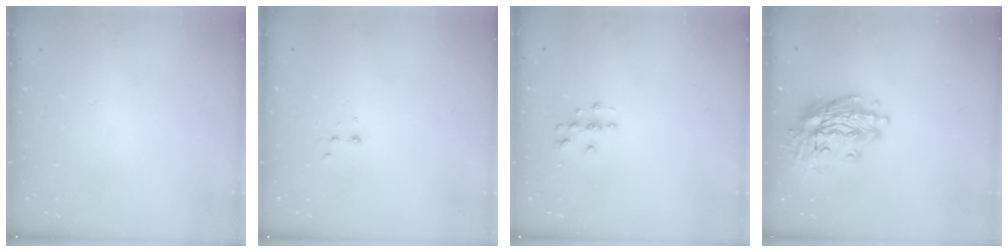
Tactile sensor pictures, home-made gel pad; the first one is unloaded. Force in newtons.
{"total": 2.5, "press": 2.4, "slide": 0.8}
{"total": 3.7, "press": 3.7, "slide": 0.2}
{"total": 16.4, "press": 16.2, "slide": 2.5}